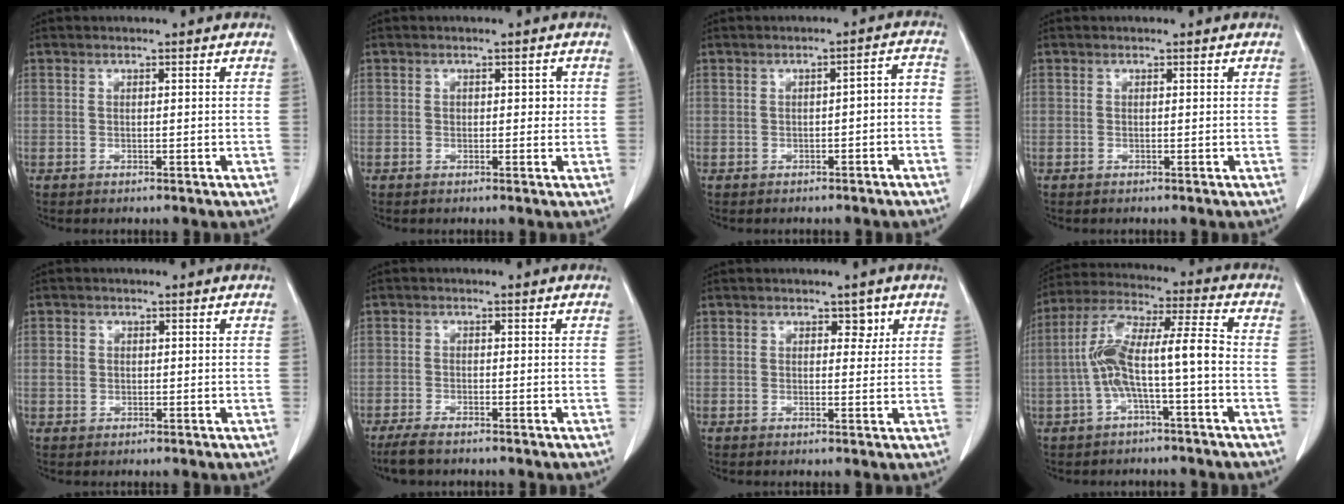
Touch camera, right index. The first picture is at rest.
{"total": 1.7, "force": [0.2, 1.1, 1.3], "torque": [-0.013, 0.007, 0.003]}
{"total": 3.4, "force": [-1.4, 1.1, 2.9], "torque": [-0.034, 0.021, -0.016]}
{"total": 0.0}
{"total": 1.8, "force": [0.1, 1.6, 0.7], "torque": [-0.015, 0.009, 0.005]}
{"total": 3.5, "force": [-2.9, 0.8, 1.9], "torque": [-0.043, -0.009, -0.047]}
{"total": 1.9, "force": [1.0, 1.3, 1.1], "torque": [-0.007, 0.001, 0.011]}
{"total": 10.8, "force": [-2.1, 1.3, 10.5], "torque": [-0.207, 0.036, -0.042]}